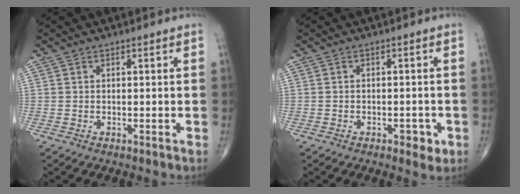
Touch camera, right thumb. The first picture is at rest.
{"total": 2.9, "force": [-1.3, 1.5, 2.1], "torque": [-0.019, 0.004, -0.015]}